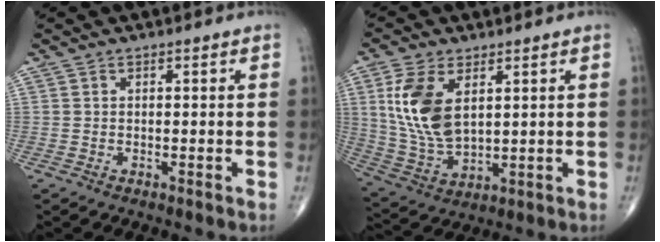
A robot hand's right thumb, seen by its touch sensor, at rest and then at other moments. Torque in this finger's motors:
{"motor_torque": [-0.39, 1.04, 0.58, -0.14, 0.18]}